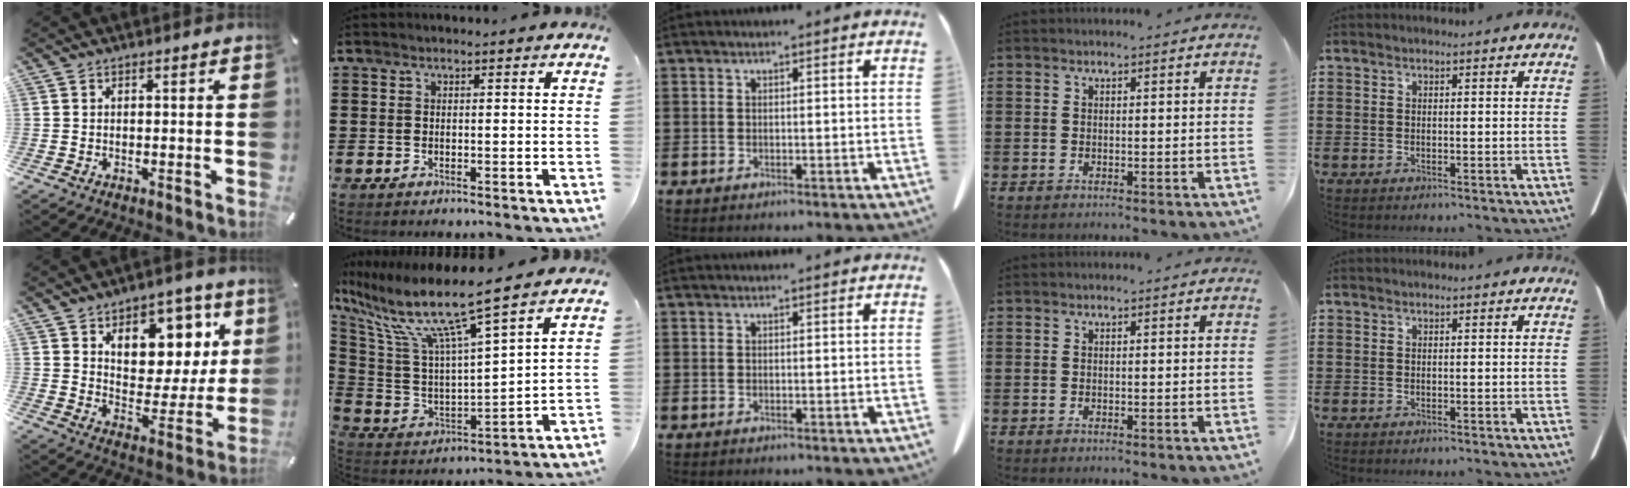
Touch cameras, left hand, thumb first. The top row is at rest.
{"thumb": {"total": 10.4, "force": [5.2, 8.3, 3.4], "torque": [-0.028, -0.059, 0.094]}, "index": {"total": 11.5, "force": [8.2, 0.7, 8.0], "torque": [-0.186, -0.055, 0.131]}}